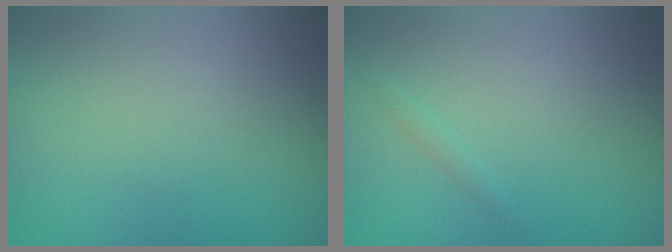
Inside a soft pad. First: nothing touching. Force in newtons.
{"total": 0.5, "press": 0.5, "slide": 0.0}